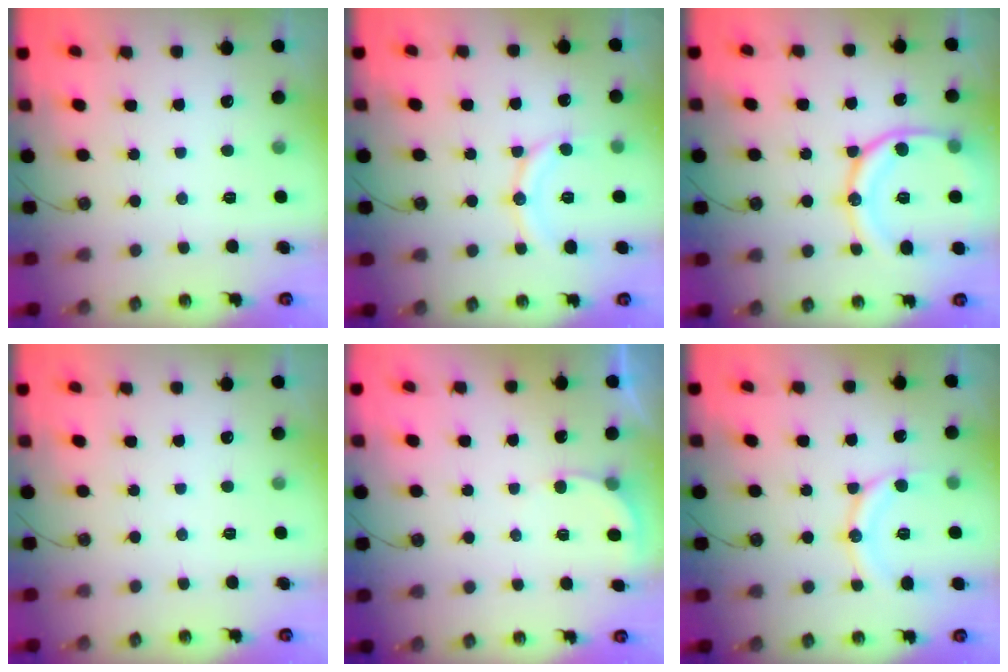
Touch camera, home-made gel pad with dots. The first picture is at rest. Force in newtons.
{"total": 11.0, "press": 11.0, "slide": 1.0}
{"total": 17.7, "press": 17.6, "slide": 1.9}
{"total": 0.0}
{"total": 3.2, "press": 3.2, "slide": 0.3}
{"total": 12.2, "press": 12.2, "slide": 0.4}